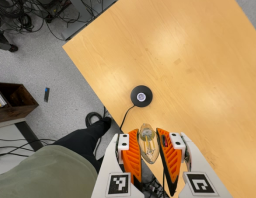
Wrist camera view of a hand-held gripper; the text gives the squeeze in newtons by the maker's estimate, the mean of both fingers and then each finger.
{"total": 22.0, "left": 24.6, "right": 19.5}